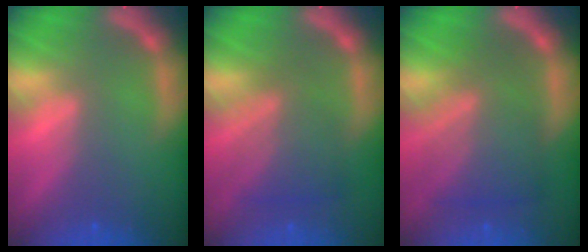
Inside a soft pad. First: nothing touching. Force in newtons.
{"total": 5.5}
{"total": 7.6}